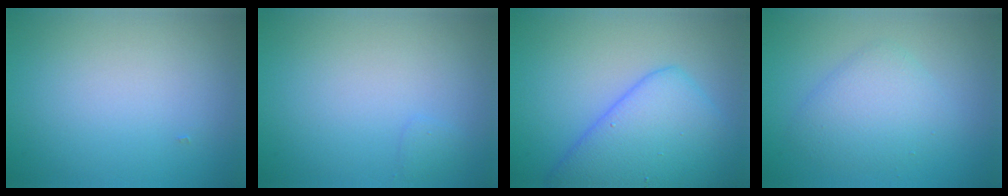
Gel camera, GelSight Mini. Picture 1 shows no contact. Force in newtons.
{"total": 0.7, "press": 0.7, "slide": 0.1}
{"total": 7.4, "press": 7.4, "slide": 0.2}
{"total": 3.5, "press": 3.5, "slide": 0.3}